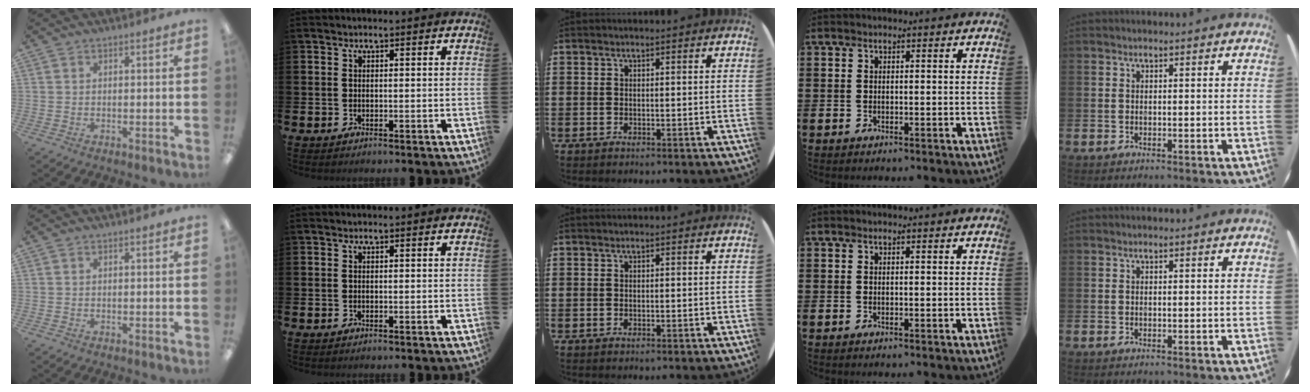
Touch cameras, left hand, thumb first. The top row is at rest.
{}